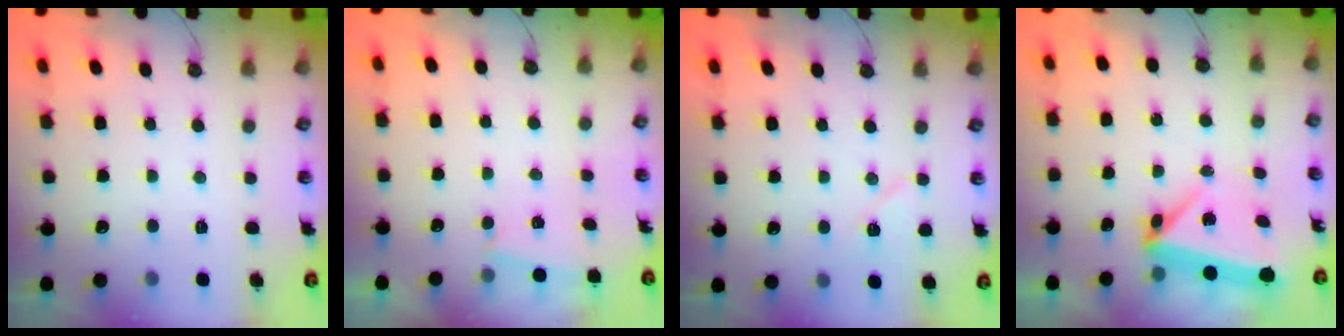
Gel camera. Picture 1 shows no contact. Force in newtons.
{"total": 1.0, "press": 1.0, "slide": 0.3}
{"total": 7.0, "press": 7.0, "slide": 0.5}
{"total": 8.3, "press": 4.7, "slide": 6.8}